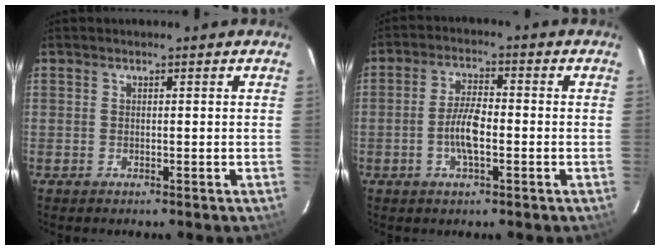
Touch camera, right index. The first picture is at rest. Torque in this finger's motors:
{"motor_torque": [0.97, -0.45, 0.19, 0.07]}